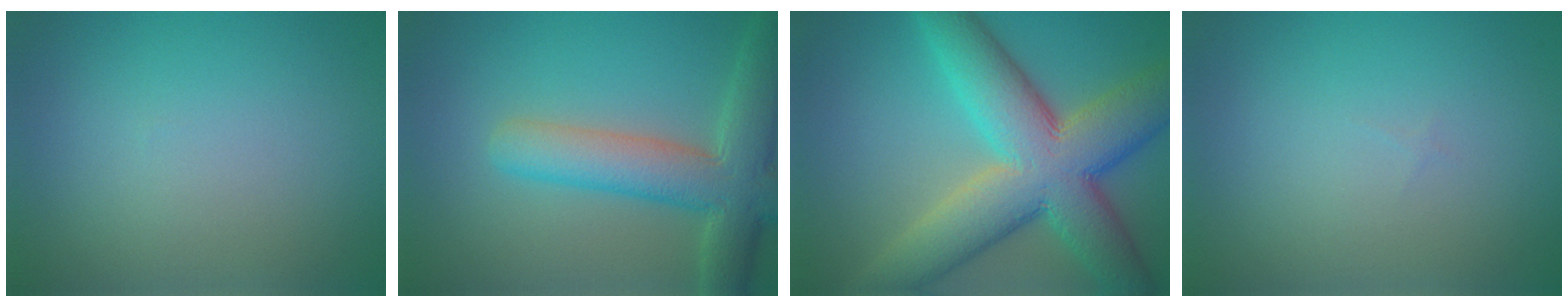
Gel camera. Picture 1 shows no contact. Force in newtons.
{"total": 7.1, "press": 7.1, "slide": 0.5}
{"total": 12.0, "press": 12.0, "slide": 0.7}
{"total": 0.0}